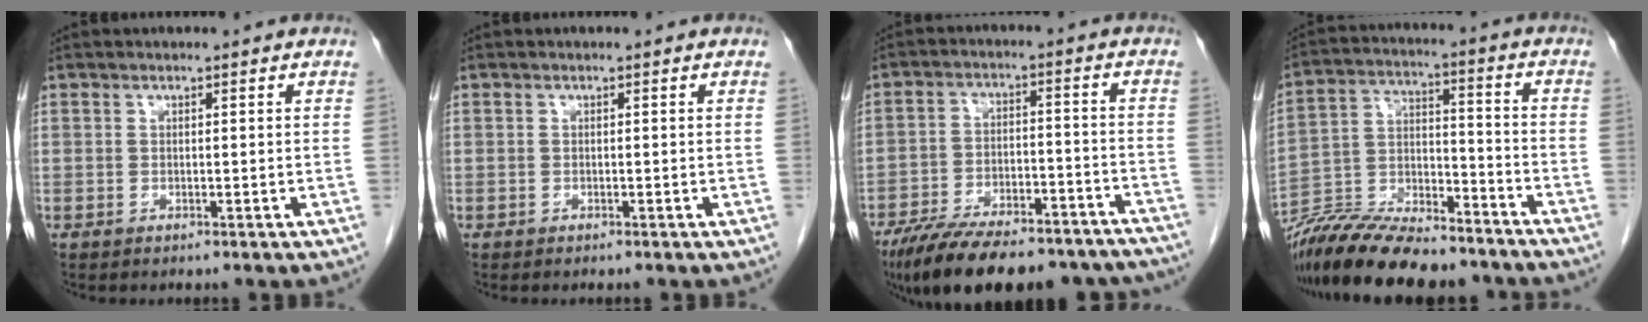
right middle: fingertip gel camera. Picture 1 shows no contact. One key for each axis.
{"total": 0.0}
{"total": 23.9, "fx": -19.8, "fy": 7.3, "fz": 11.2, "tx": -0.162, "ty": -0.004, "tz": -0.283}
{"total": 19.3, "fx": -16.8, "fy": 4.2, "fz": 8.6, "tx": -0.171, "ty": -0.005, "tz": -0.290}